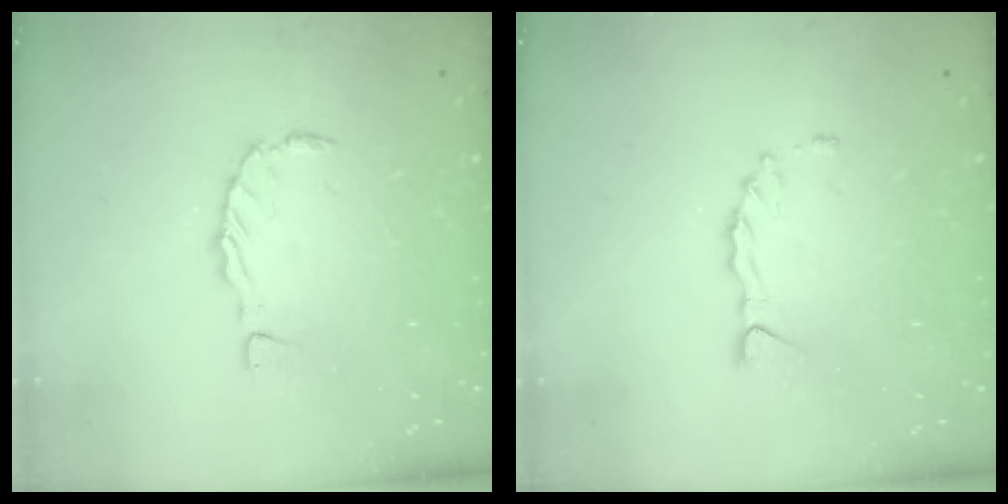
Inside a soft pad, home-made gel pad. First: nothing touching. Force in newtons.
{"total": 2.8, "press": 2.8, "slide": 0.4}